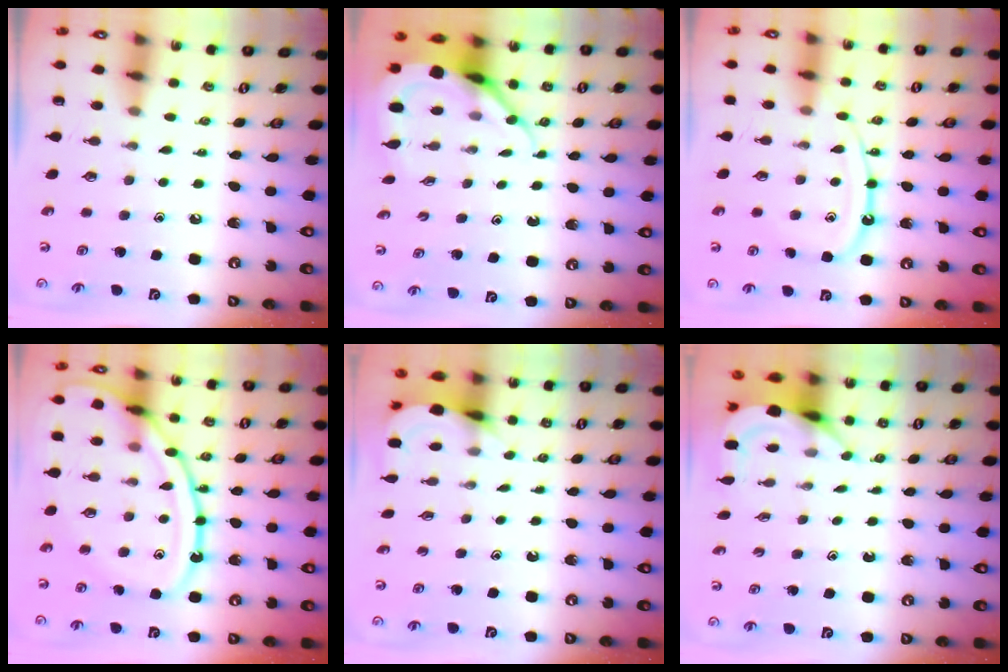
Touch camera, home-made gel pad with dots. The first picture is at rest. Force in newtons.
{"total": 8.6, "press": 8.5, "slide": 1.0}
{"total": 11.9, "press": 11.8, "slide": 1.1}
{"total": 18.0, "press": 17.9, "slide": 1.4}
{"total": 5.1, "press": 5.1, "slide": 0.3}
{"total": 4.6, "press": 4.6, "slide": 0.3}